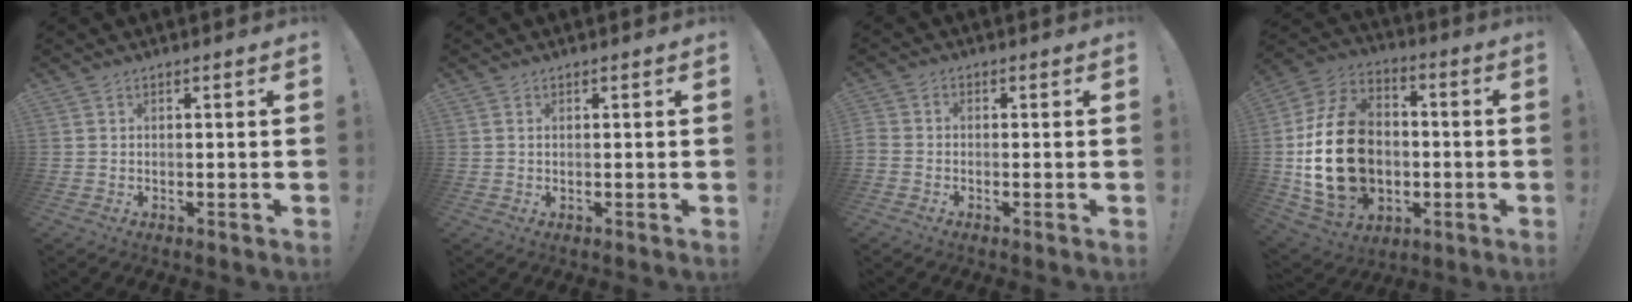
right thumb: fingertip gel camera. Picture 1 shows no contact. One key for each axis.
{"total": 0.5, "fx": 0.2, "fy": -0.1, "fz": 0.5, "tx": -0.002, "ty": -0.003, "tz": 0.001}
{"total": 1.7, "fx": -1.2, "fy": 0.9, "fz": 0.8, "tx": -0.016, "ty": 0.007, "tz": -0.021}
{"total": 23.9, "fx": -2.2, "fy": 17.6, "fz": 15.9, "tx": -0.299, "ty": 0.024, "tz": -0.020}